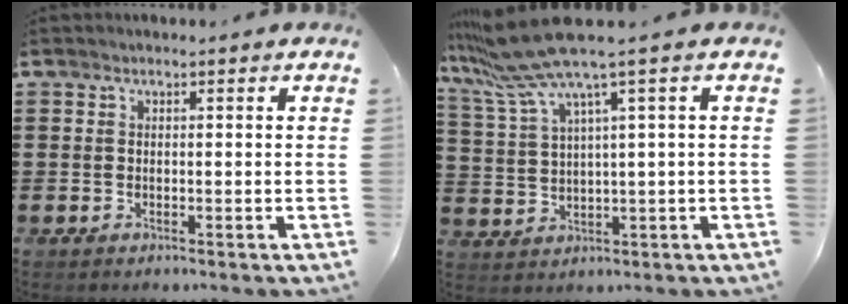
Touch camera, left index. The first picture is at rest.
{"total": 8.2, "force": [5.2, 0.1, 6.4], "torque": [-0.171, -0.038, 0.082]}